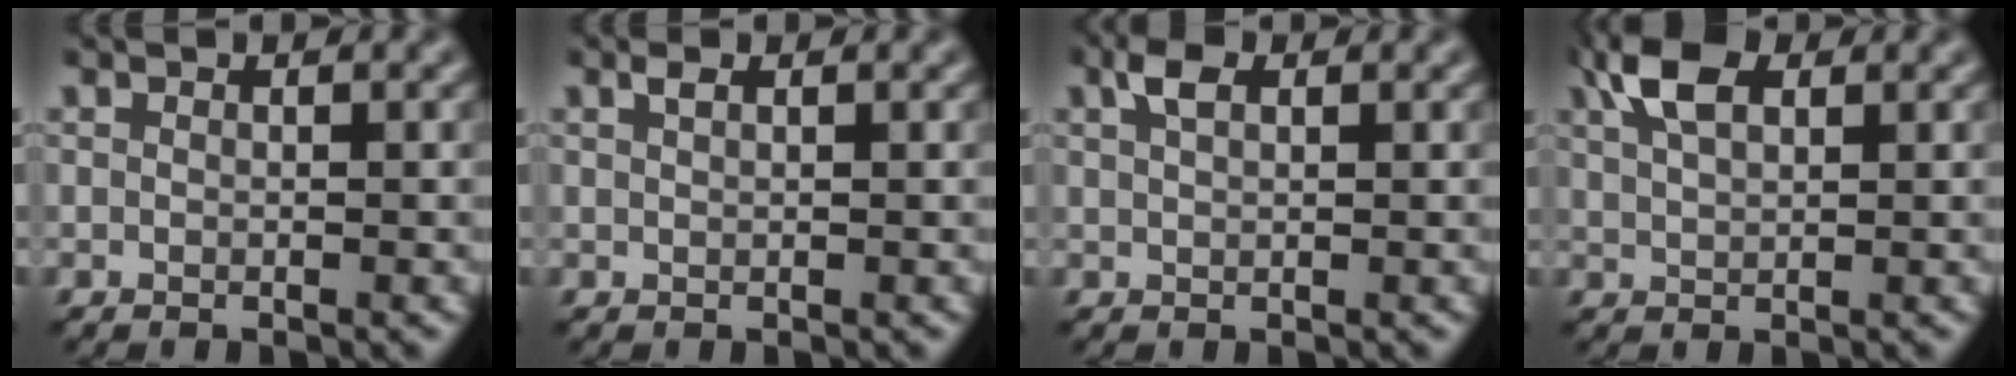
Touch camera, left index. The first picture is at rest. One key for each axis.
{"total": 0.7, "fx": 0.5, "fy": 0.2, "fz": 0.4, "tx": -0.012, "ty": 0.004, "tz": 0.012}
{"total": 2.0, "fx": 1.1, "fy": 1.0, "fz": 1.4, "tx": -0.030, "ty": 0.008, "tz": 0.019}
{"total": 4.6, "fx": 2.4, "fy": 2.2, "fz": 3.2, "tx": -0.072, "ty": 0.014, "tz": 0.045}